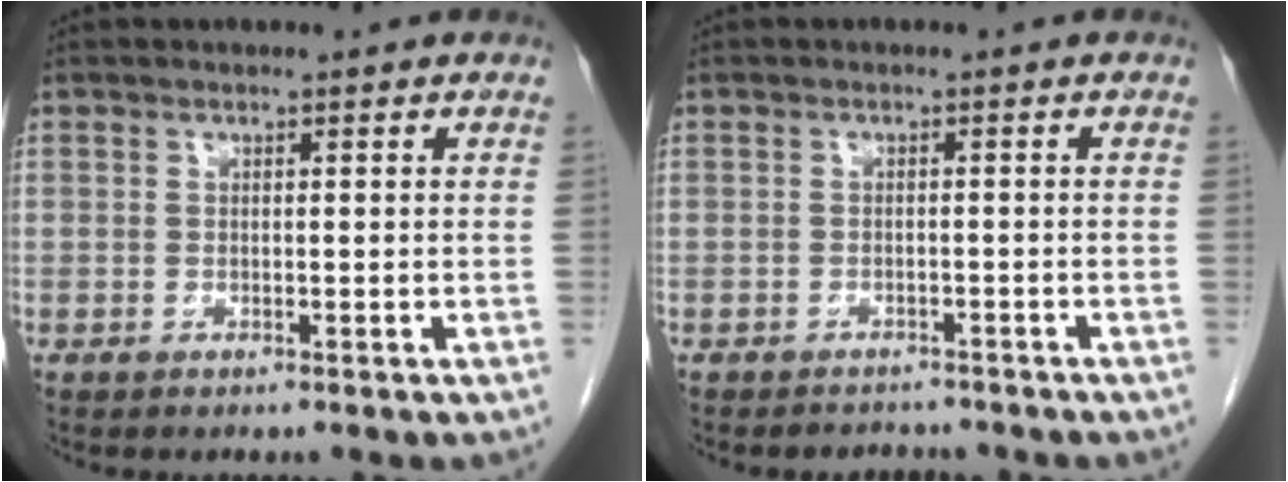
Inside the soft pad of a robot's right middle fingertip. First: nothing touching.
{"total": 3.0, "force": [-2.7, 1.1, 0.1], "torque": [-0.004, -0.002, -0.036]}